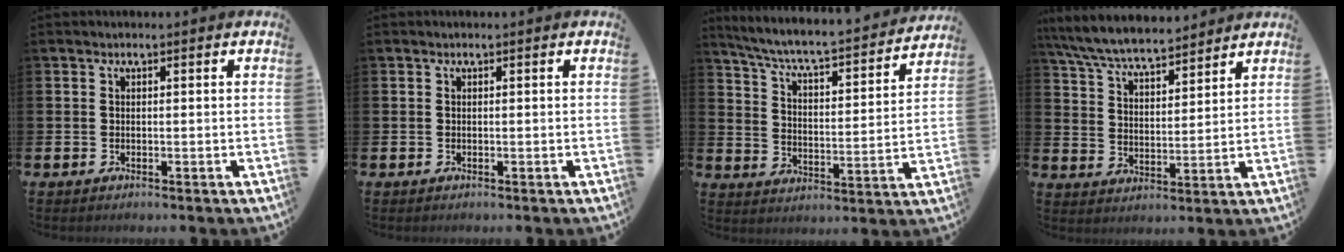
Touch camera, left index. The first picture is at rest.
{"total": 0.0}
{"total": 6.3, "force": [5.8, 0.6, 2.4], "torque": [-0.074, -0.048, 0.091]}
{"total": 7.3, "force": [6.9, 1.1, 2.1], "torque": [-0.072, -0.037, 0.124]}